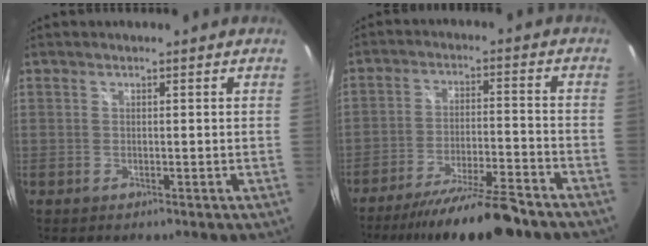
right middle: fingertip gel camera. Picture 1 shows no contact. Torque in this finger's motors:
{"motor_torque": [1.07, -1.07, 0.24, 0.09]}